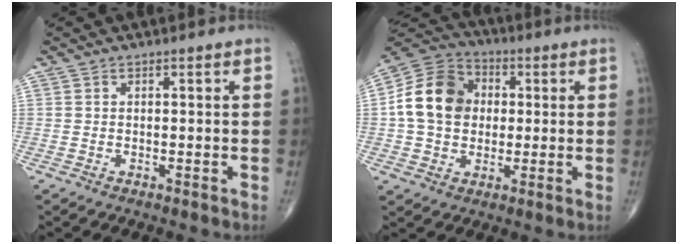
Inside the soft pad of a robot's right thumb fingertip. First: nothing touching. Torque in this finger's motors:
{"motor_torque": [0.58, 2.77, 0.48, -0.34, 0.11]}